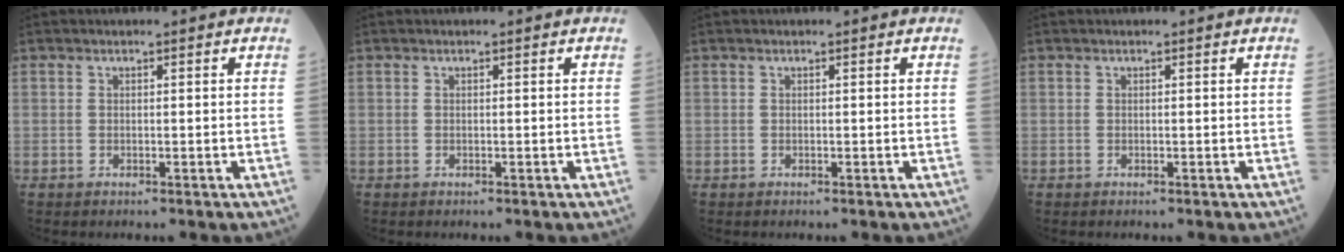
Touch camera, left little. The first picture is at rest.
{"total": 0.0}
{"total": 0.0}
{"total": 0.0}